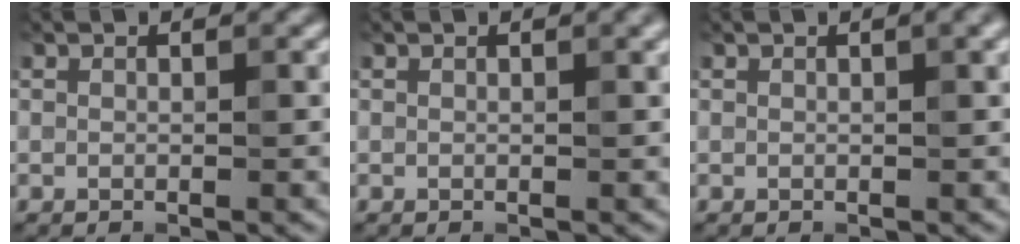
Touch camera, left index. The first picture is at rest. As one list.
[{"total": 0.7, "force": [0.4, 0.1, 0.6], "torque": [-0.006, 0.005, 0.005]}, {"total": 1.3, "force": [0.6, 0.3, 1.2], "torque": [-0.014, 0.007, 0.007]}]